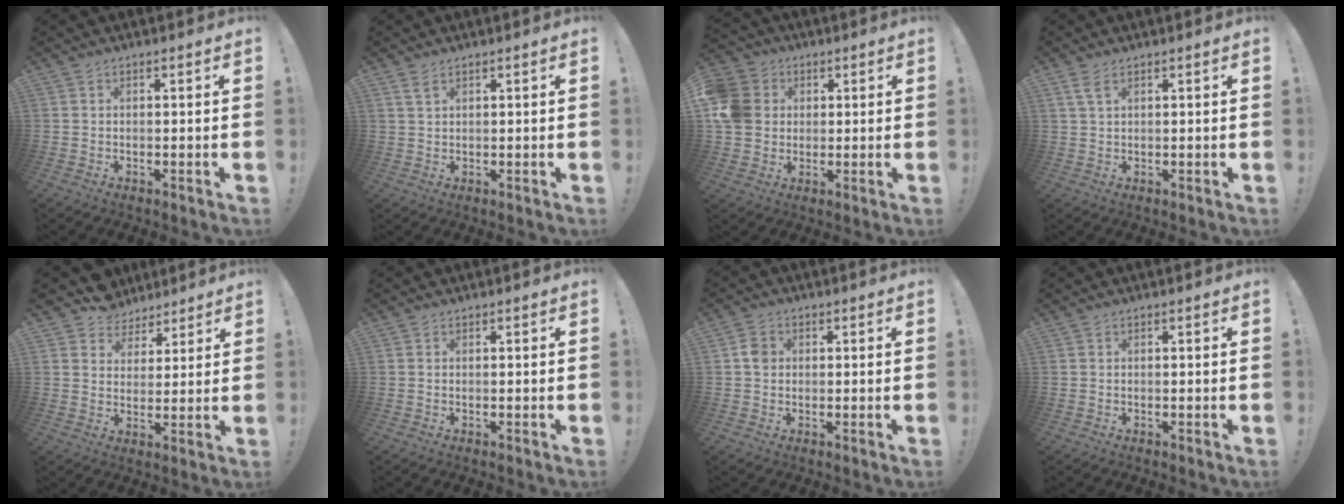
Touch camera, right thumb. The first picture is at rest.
{"total": 2.5, "force": [1.5, 1.0, 1.7], "torque": [-0.029, -0.003, 0.027]}
{"total": 11.0, "force": [1.5, 10.0, 4.5], "torque": [-0.085, 0.006, 0.034]}
{"total": 3.2, "force": [1.8, 1.3, 2.4], "torque": [-0.044, -0.004, 0.033]}
{"total": 6.6, "force": [4.5, 4.8, 0.0], "torque": [-0.003, -0.035, 0.090]}
{"total": 0.0}
{"total": 3.4, "force": [0.3, 3.0, 1.6], "torque": [-0.010, 0.000, 0.003]}
{"total": 0.0}